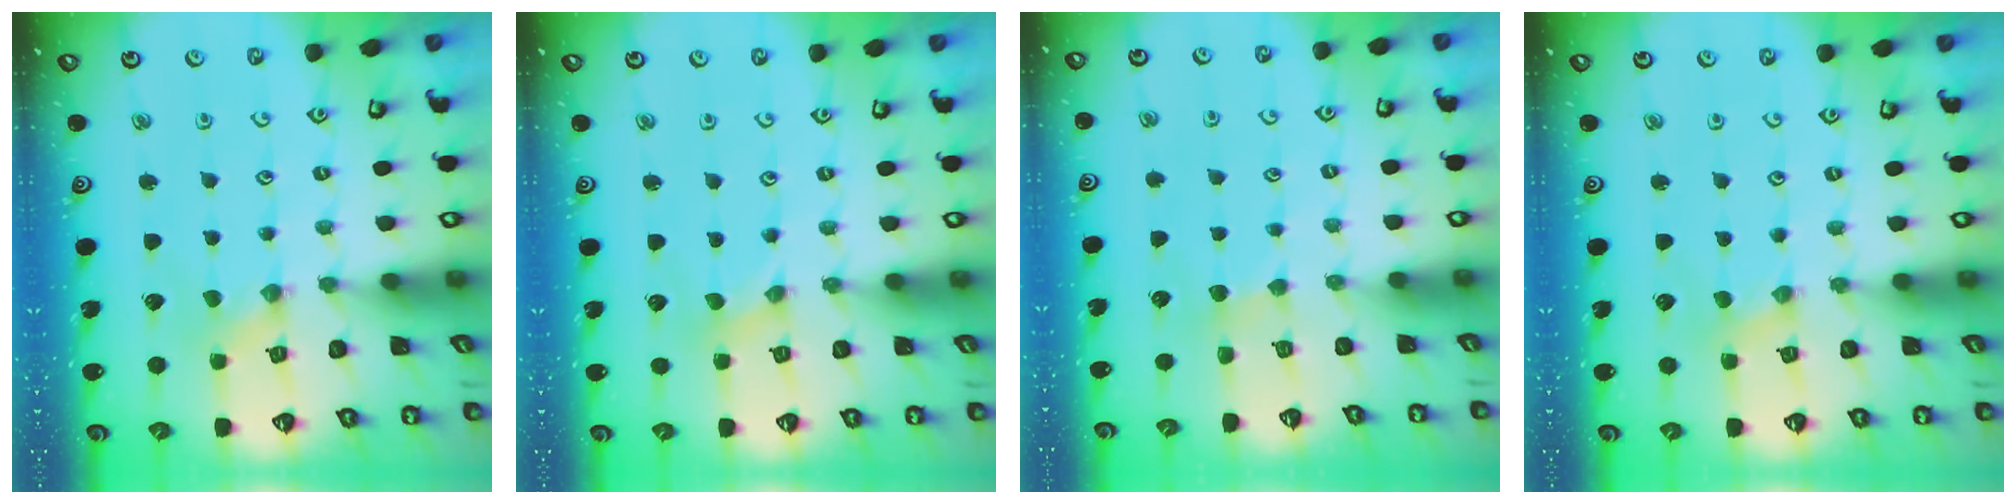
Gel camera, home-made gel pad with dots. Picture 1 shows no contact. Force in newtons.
{"total": 0.0}
{"total": 2.9, "press": 2.9, "slide": 0.4}
{"total": 0.6, "press": 0.6, "slide": 0.1}